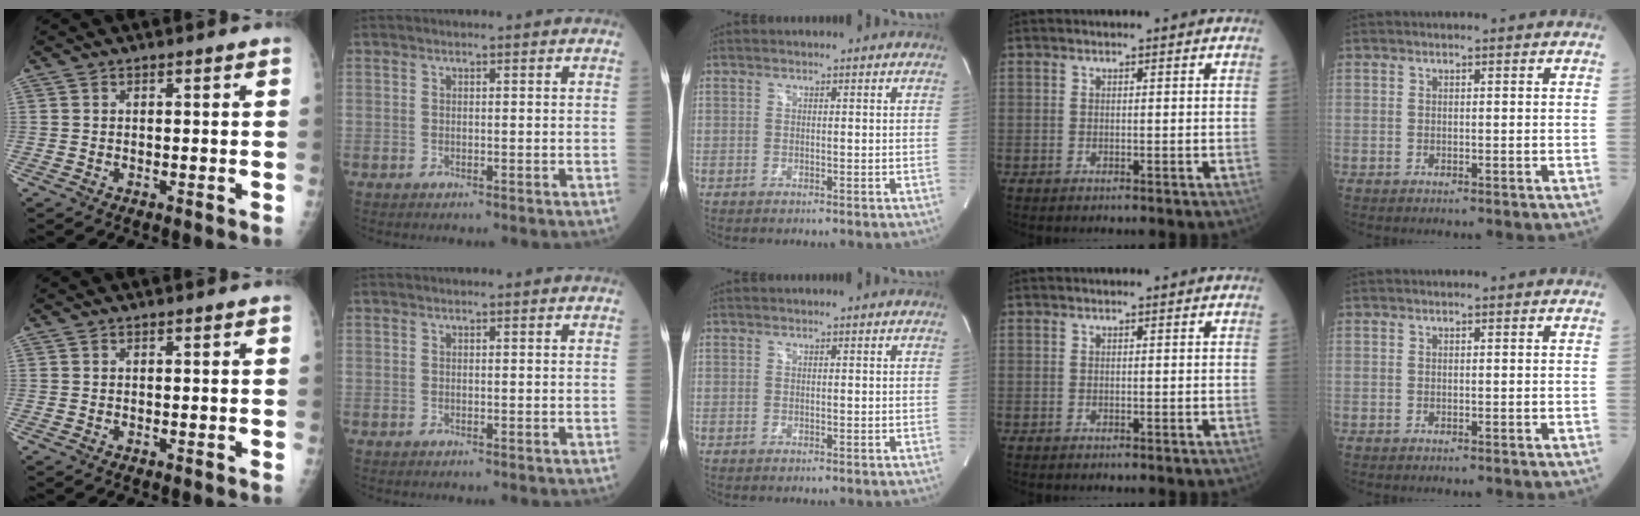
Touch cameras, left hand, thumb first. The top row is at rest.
{}